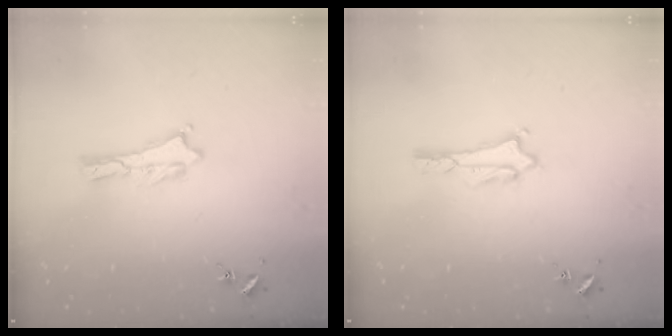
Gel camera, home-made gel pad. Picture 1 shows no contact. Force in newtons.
{"total": 1.6, "press": 1.6, "slide": 0.2}